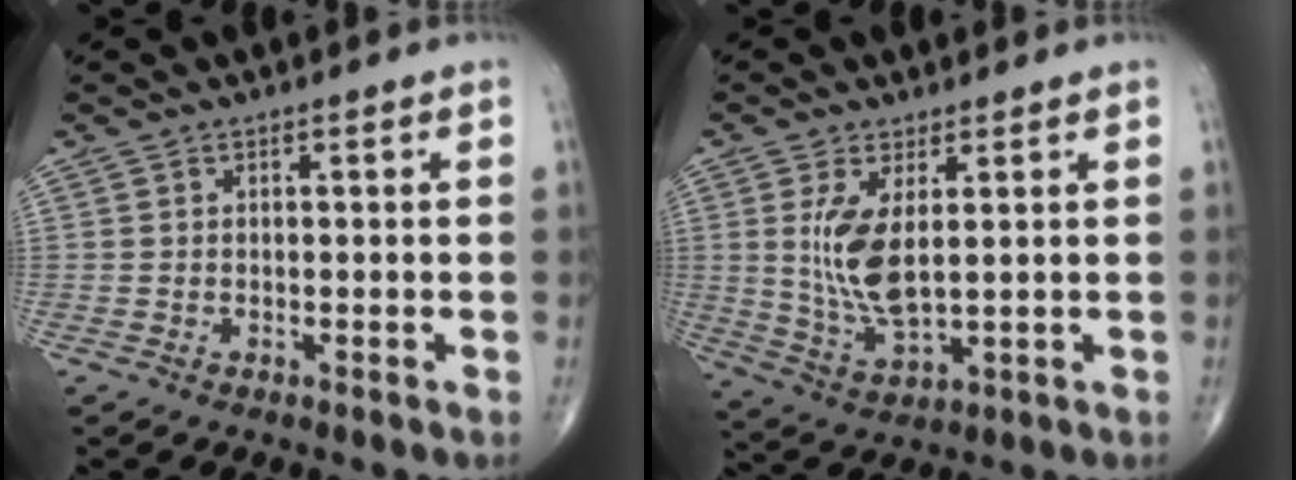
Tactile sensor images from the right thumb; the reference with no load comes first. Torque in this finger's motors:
{"motor_torque": [-0.16, 0.23, 0.88, 0.44, 0.11]}